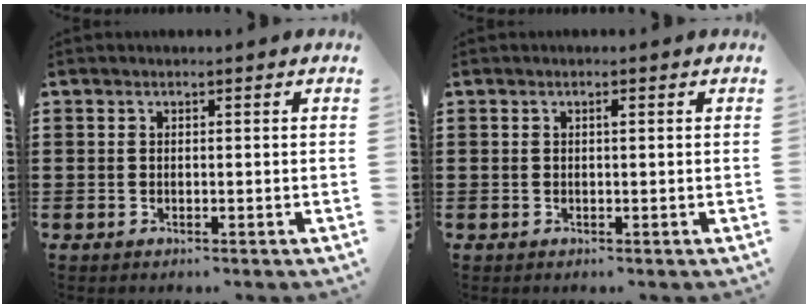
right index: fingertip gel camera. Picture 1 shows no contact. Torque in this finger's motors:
{"motor_torque": [0.18, -0.14, 0.00, 0.01]}